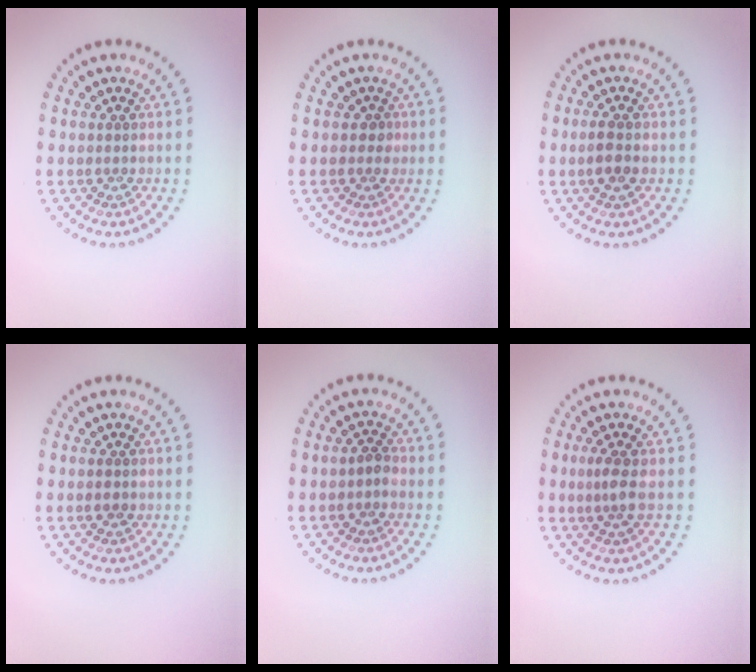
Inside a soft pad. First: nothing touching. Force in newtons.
{"total": 0.9, "press": 0.7, "slide": 0.6}
{"total": 1.9, "press": 1.8, "slide": 0.7}
{"total": 0.9, "press": 0.9, "slide": 0.0}
{"total": 0.9, "press": 0.9, "slide": 0.3}
{"total": 1.7, "press": 1.3, "slide": 1.2}